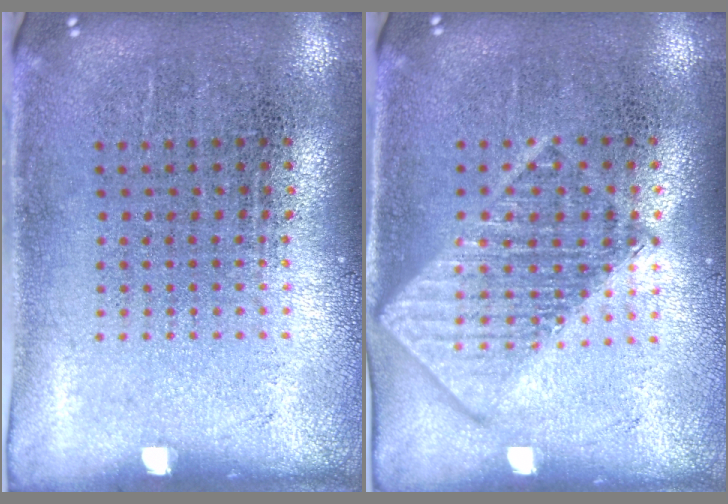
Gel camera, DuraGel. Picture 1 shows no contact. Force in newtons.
{"total": 1.6, "press": 1.6, "slide": 0.2}